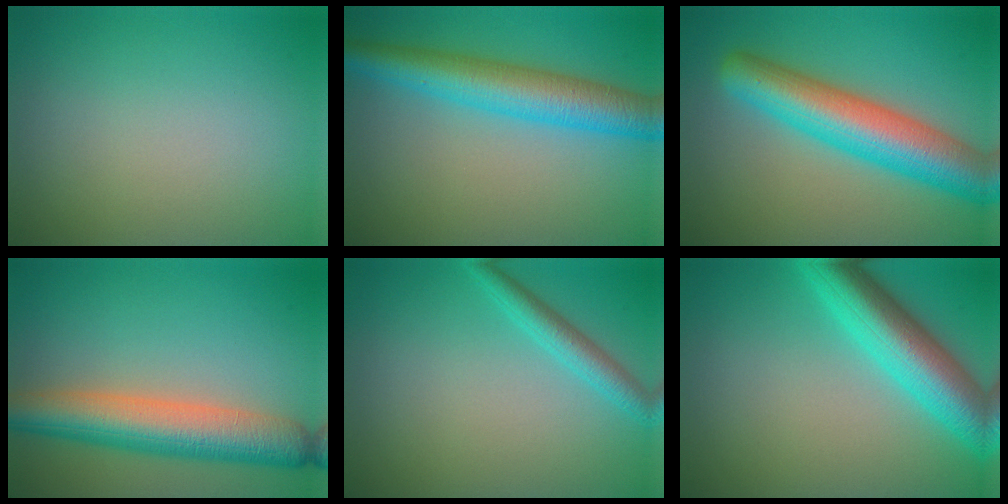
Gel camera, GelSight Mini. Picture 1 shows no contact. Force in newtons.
{"total": 6.7, "press": 6.7, "slide": 0.1}
{"total": 8.4, "press": 8.4, "slide": 0.3}
{"total": 7.6, "press": 7.6, "slide": 0.4}
{"total": 2.2, "press": 2.2, "slide": 0.2}
{"total": 7.5, "press": 7.4, "slide": 0.2}